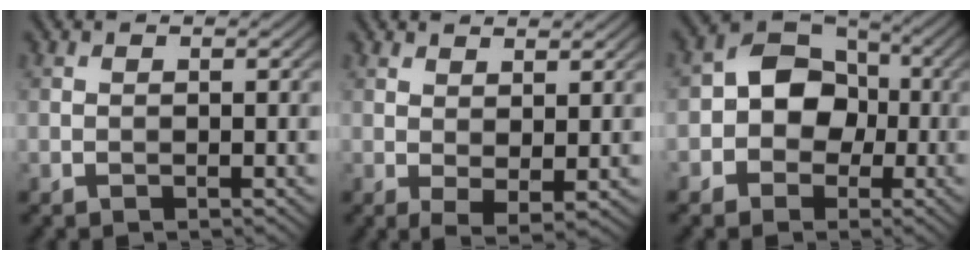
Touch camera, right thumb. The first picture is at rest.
{"total": 2.6, "force": [1.4, 0.7, 2.0], "torque": [-0.042, -0.008, 0.033]}
{"total": 7.1, "force": [-1.2, 5.8, 3.9], "torque": [-0.059, 0.007, -0.046]}